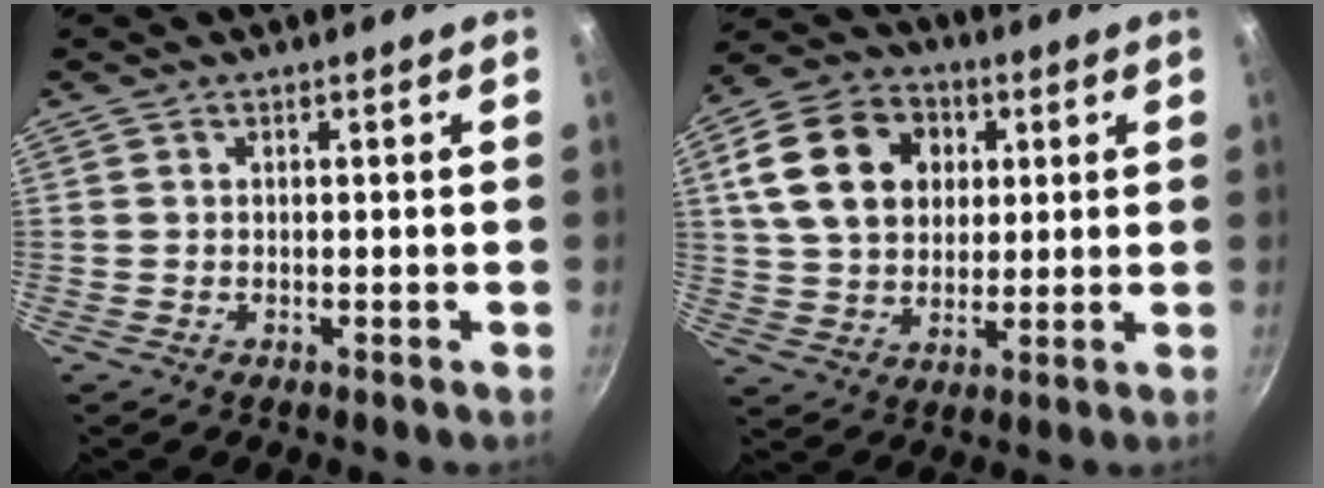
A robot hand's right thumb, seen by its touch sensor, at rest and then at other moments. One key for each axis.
{"total": 16.4, "fx": 4.5, "fy": 12.4, "fz": 9.8, "tx": -0.153, "ty": 0.005, "tz": 0.071}